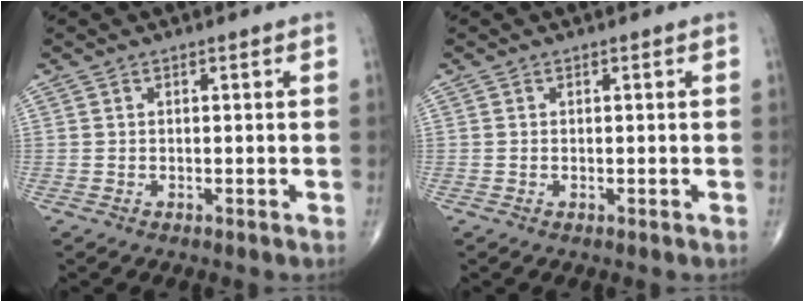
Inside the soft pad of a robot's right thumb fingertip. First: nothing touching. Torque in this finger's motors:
{"motor_torque": [-0.26, -0.13, -0.12, -0.20, -0.01]}